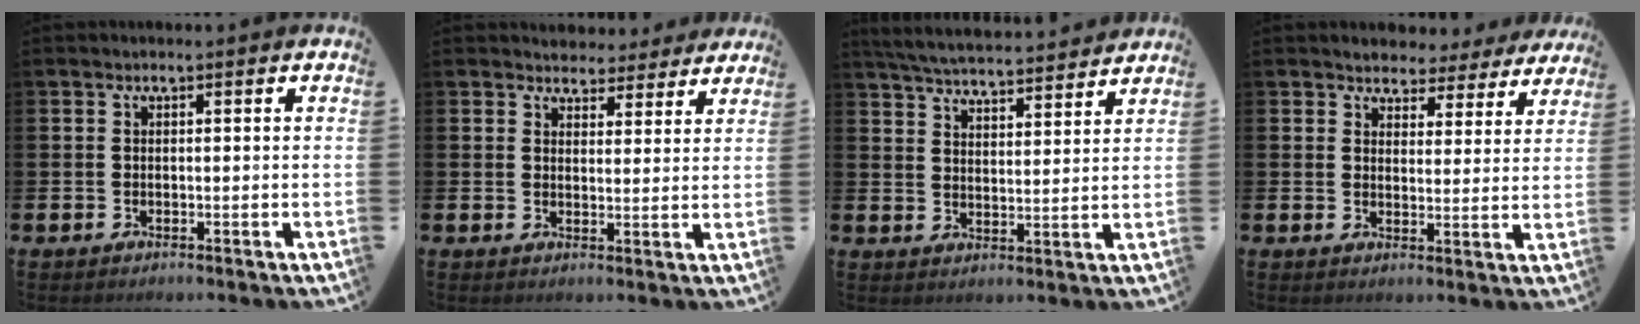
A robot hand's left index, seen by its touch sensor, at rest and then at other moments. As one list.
[{"total": 4.2, "force": [3.9, 1.4, -0.2], "torque": [-0.004, -0.026, 0.071]}, {"total": 5.6, "force": [5.5, 0.3, 0.8], "torque": [-0.042, -0.037, 0.098]}, {"total": 3.8, "force": [3.6, 1.4, 0.0], "torque": [-0.019, -0.024, 0.062]}]